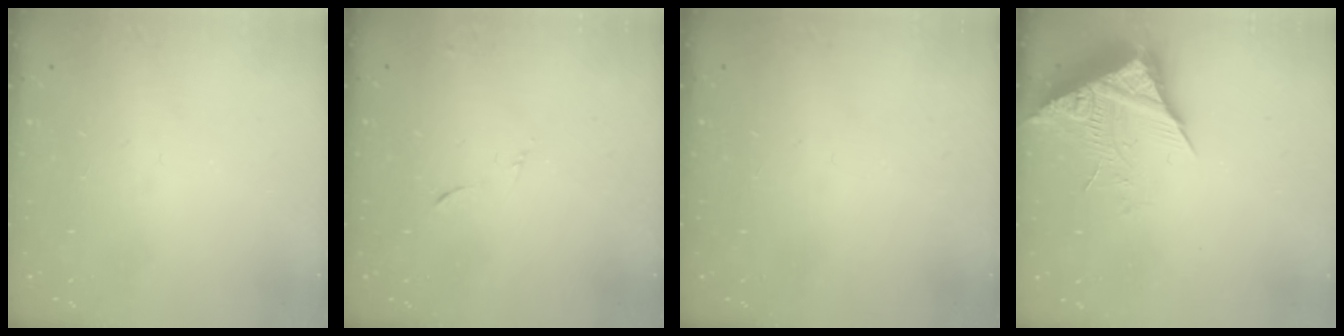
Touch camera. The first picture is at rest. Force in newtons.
{"total": 5.9, "press": 5.9, "slide": 0.6}
{"total": 0.0}
{"total": 8.8, "press": 8.7, "slide": 0.9}